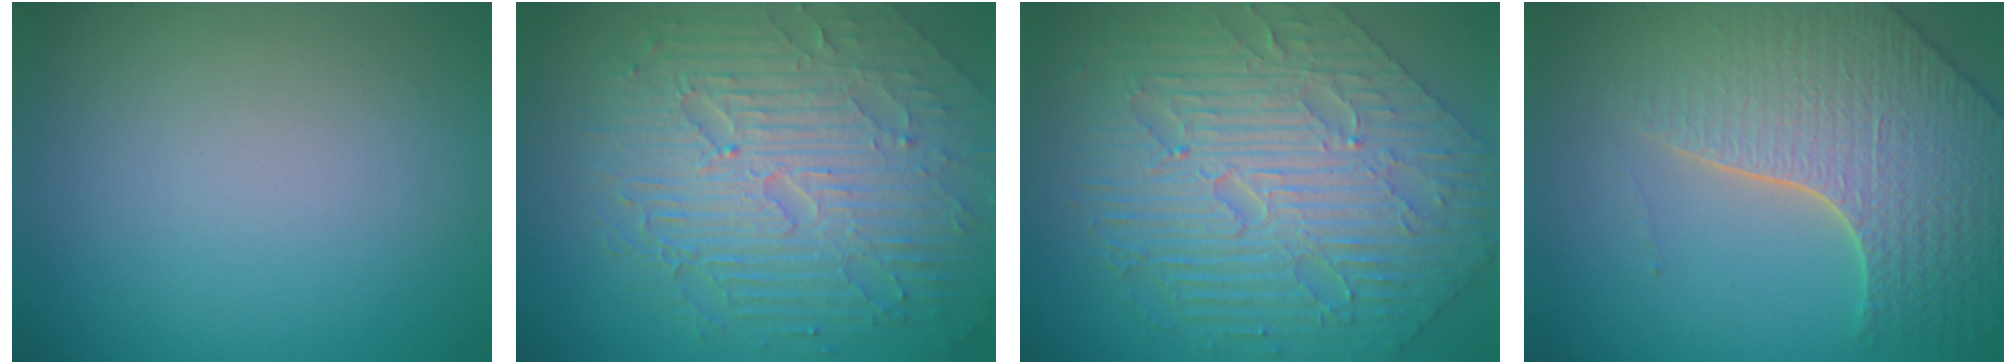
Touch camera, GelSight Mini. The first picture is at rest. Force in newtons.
{"total": 9.6, "press": 6.4, "slide": 7.1}
{"total": 10.4, "press": 7.1, "slide": 7.6}
{"total": 6.8, "press": 5.5, "slide": 3.9}